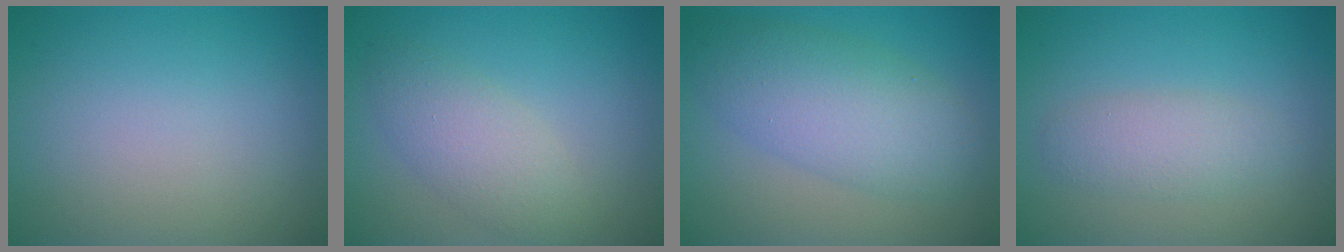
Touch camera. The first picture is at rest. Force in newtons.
{"total": 3.4, "press": 3.4, "slide": 0.0}
{"total": 6.3, "press": 6.3, "slide": 0.1}
{"total": 2.6, "press": 2.6, "slide": 0.2}